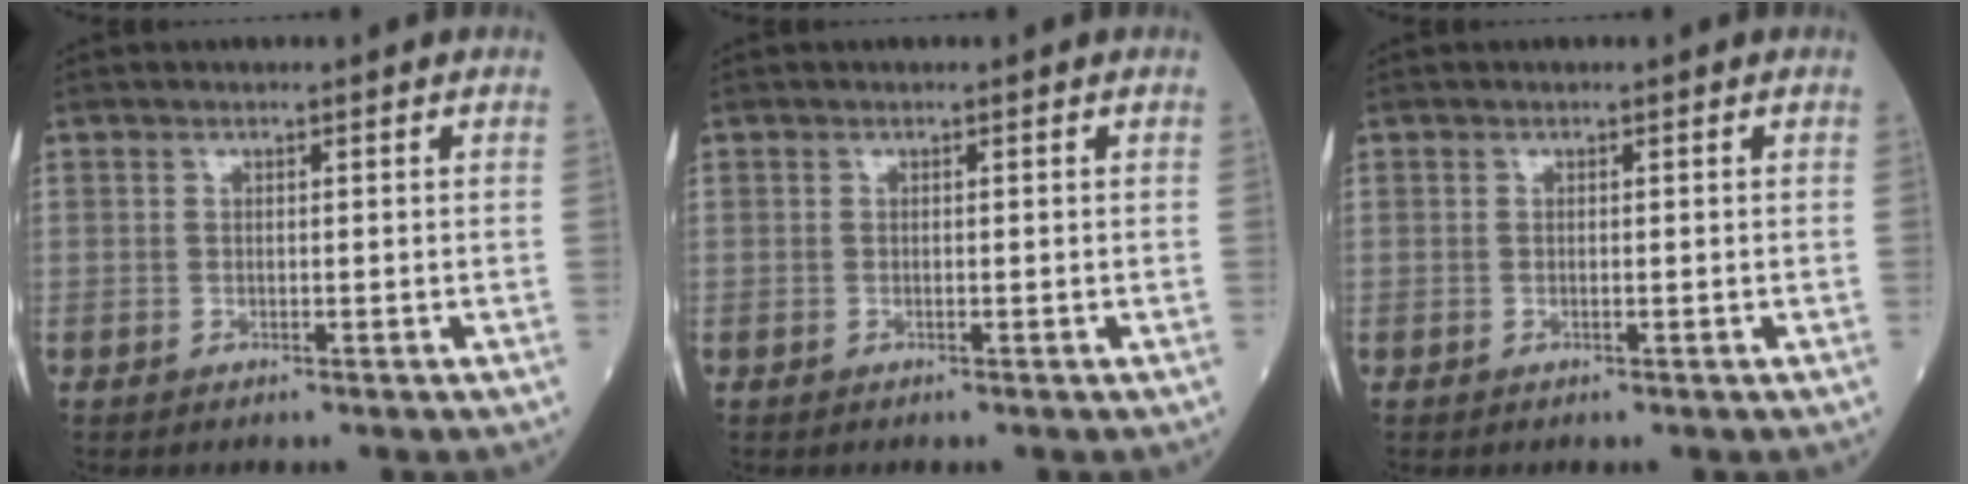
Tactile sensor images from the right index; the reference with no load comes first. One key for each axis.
{"total": 0.0}
{"total": 0.0}